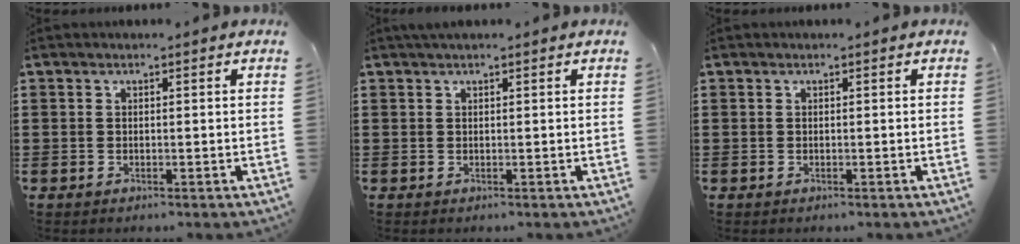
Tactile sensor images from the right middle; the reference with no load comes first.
{"total": 0.7, "force": [0.5, 0.0, 0.5], "torque": [-0.010, 0.002, 0.009]}
{"total": 0.0}